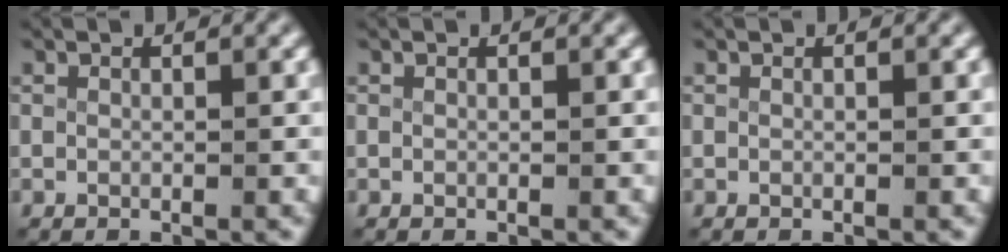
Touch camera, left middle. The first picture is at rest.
{"total": 0.0}
{"total": 0.0}